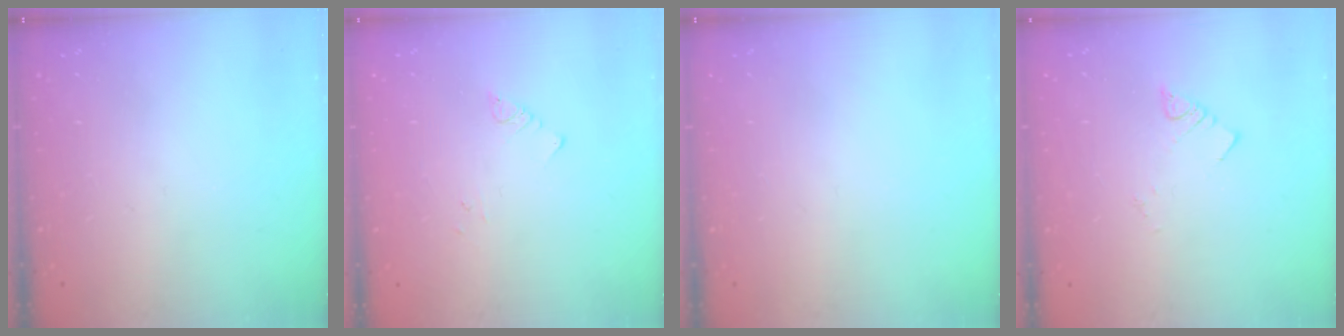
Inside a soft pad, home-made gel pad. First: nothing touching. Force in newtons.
{"total": 1.8, "press": 1.8, "slide": 0.2}
{"total": 0.0}
{"total": 1.9, "press": 1.9, "slide": 0.1}